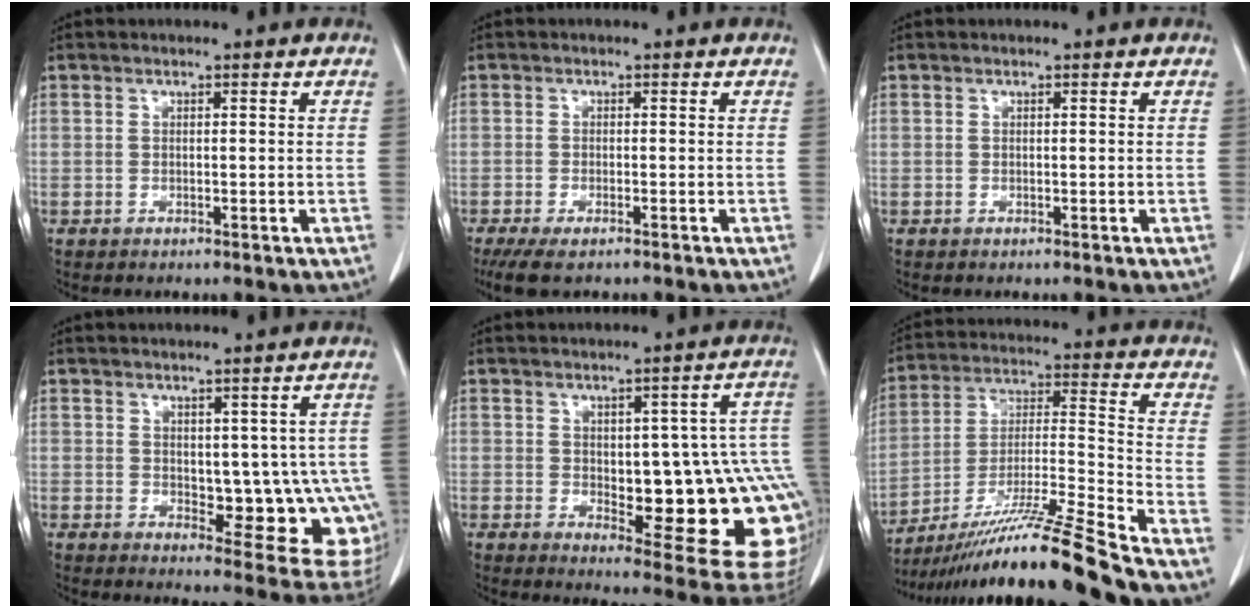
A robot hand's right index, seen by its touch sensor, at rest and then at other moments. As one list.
[{"total": 5.2, "force": [-3.8, 1.3, 3.2], "torque": [-0.054, -0.013, -0.062]}, {"total": 0.0}, {"total": 11.0, "force": [0.2, 5.0, 9.8], "torque": [-0.097, -0.004, 0.015]}, {"total": 20.7, "force": [-1.9, 6.6, 19.5], "torque": [-0.160, 0.022, 0.004]}, {"total": 20.3, "force": [-16.5, -2.1, 11.5], "torque": [-0.198, -0.022, -0.290]}]